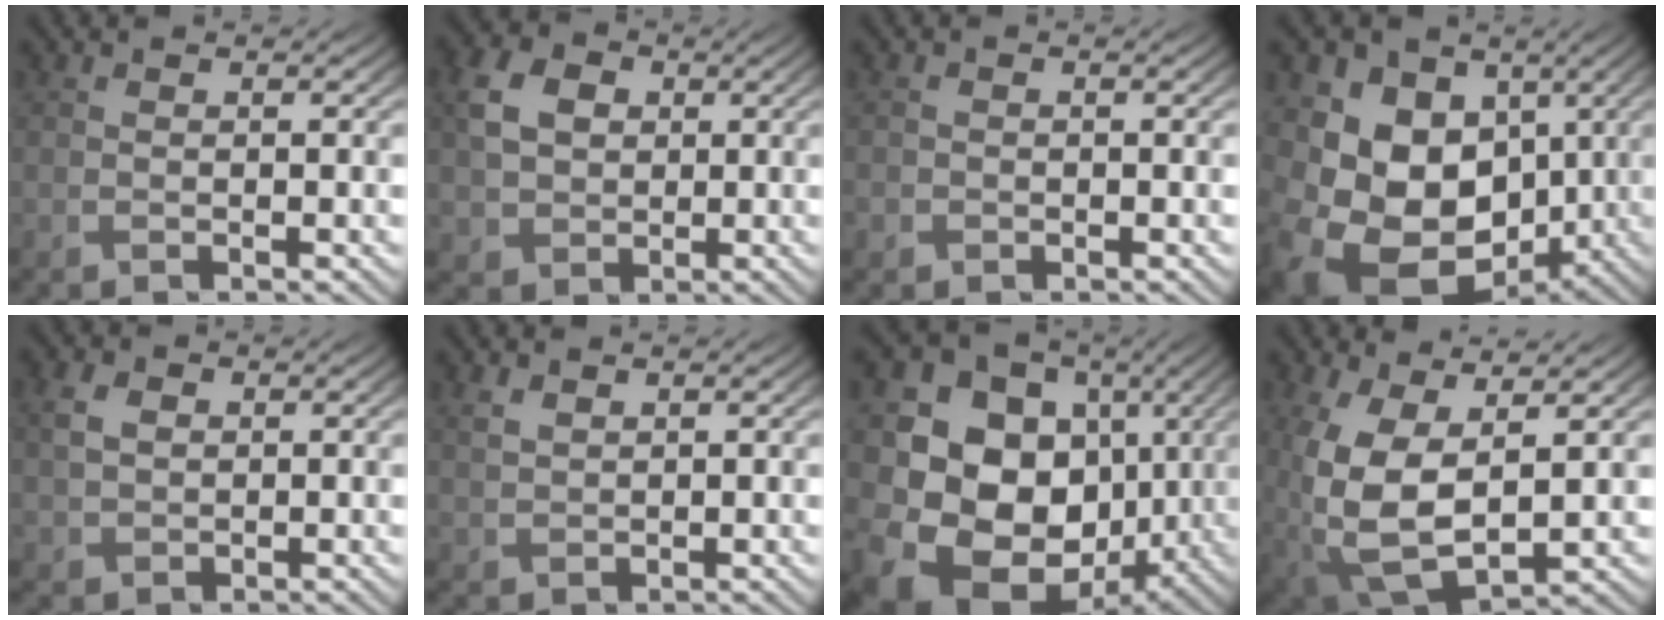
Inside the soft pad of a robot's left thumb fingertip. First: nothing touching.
{"total": 6.3, "force": [0.8, 5.3, 3.4], "torque": [-0.092, 0.008, 0.010]}
{"total": 1.1, "force": [-0.6, 0.9, 0.1], "torque": [-0.001, -0.004, -0.014]}
{"total": 16.4, "force": [-1.4, 13.0, 9.9], "torque": [-0.211, -0.031, -0.021]}
{"total": 3.6, "force": [0.6, 2.9, 2.1], "torque": [-0.059, 0.002, 0.010]}
{"total": 2.2, "force": [1.2, 1.5, 1.1], "torque": [-0.032, -0.002, 0.028]}
{"total": 16.5, "force": [-0.8, 13.7, 9.2], "torque": [-0.203, -0.034, -0.003]}
{"total": 11.8, "force": [1.1, 7.2, 9.3], "torque": [-0.232, -0.028, 0.038]}